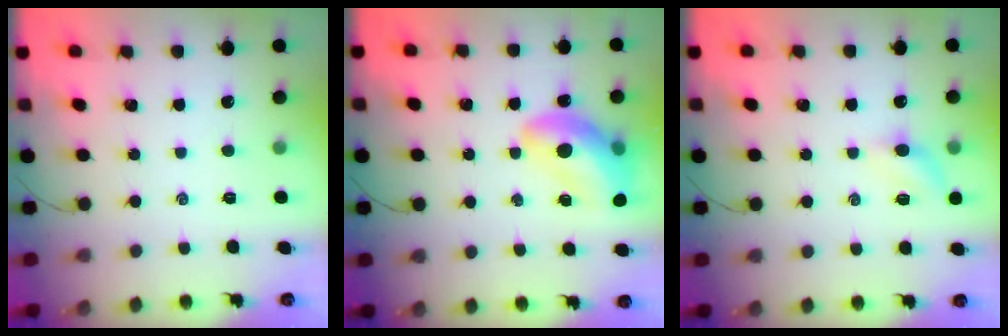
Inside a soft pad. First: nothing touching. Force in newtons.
{"total": 15.5, "press": 14.9, "slide": 4.4}
{"total": 5.5, "press": 5.3, "slide": 1.4}